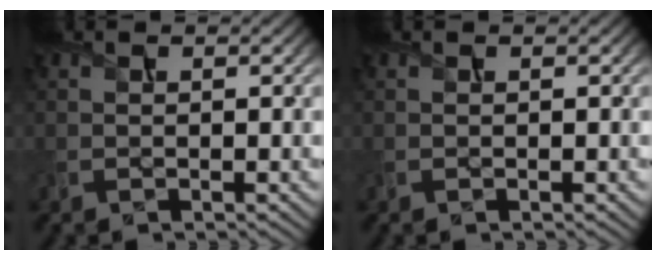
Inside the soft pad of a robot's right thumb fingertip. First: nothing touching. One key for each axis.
{"total": 0.0}